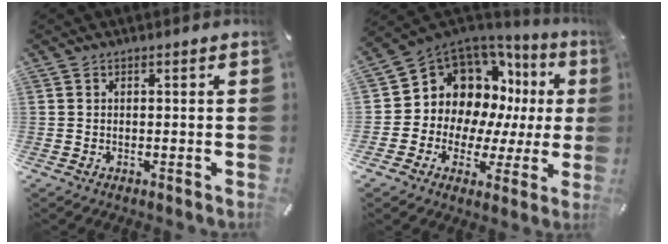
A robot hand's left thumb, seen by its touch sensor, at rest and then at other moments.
{"total": 12.1, "force": [4.9, 10.2, 4.4], "torque": [-0.084, -0.059, 0.107]}